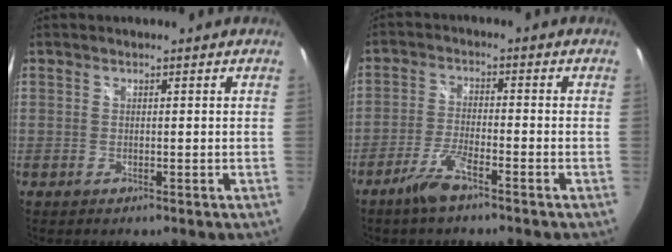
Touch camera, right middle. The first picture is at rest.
{"total": 5.9, "force": [-4.3, 0.8, 3.9], "torque": [-0.094, -0.004, -0.084]}